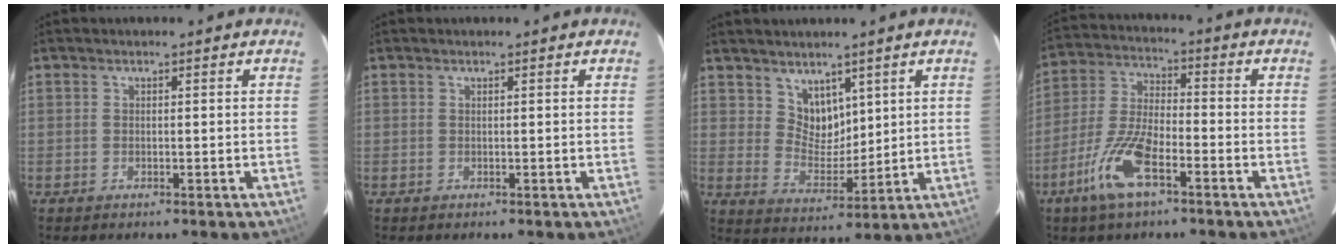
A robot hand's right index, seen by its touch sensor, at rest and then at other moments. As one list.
[{"total": 0.0}, {"total": 6.4, "force": [4.2, 4.3, 2.1], "torque": [-0.027, -0.001, 0.087]}, {"total": 11.8, "force": [-6.4, 3.9, 9.2], "torque": [-0.201, -0.005, -0.127]}]